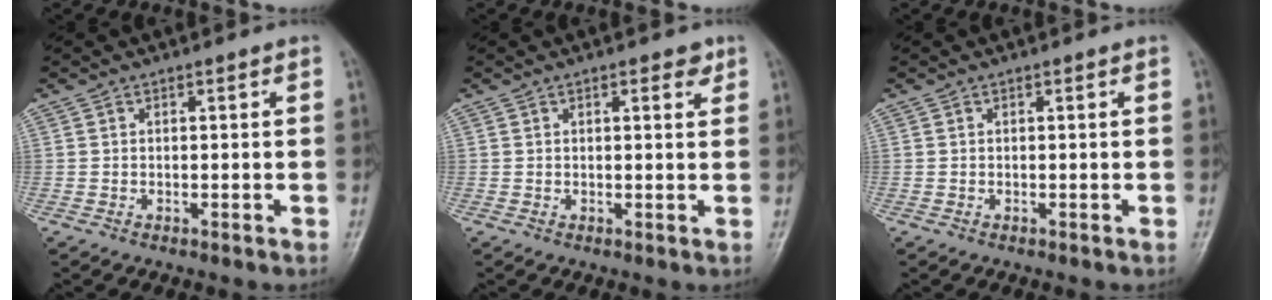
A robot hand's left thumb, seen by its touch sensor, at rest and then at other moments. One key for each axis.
{"total": 2.5, "fx": 1.3, "fy": 1.0, "fz": 1.8, "tx": -0.016, "ty": -0.004, "tz": 0.015}
{"total": 0.0}